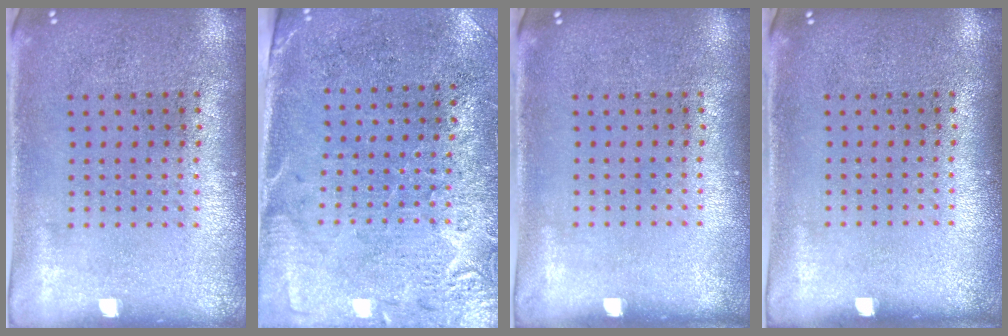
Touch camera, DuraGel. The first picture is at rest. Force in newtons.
{"total": 2.7, "press": 2.4, "slide": 1.3}
{"total": 0.0}
{"total": 0.0}